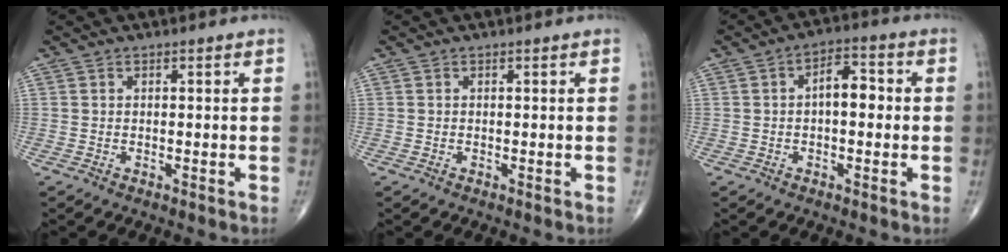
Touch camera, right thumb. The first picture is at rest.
{"total": 0.0}
{"total": 6.3, "force": [0.2, 3.3, 5.3], "torque": [-0.068, 0.021, -0.007]}